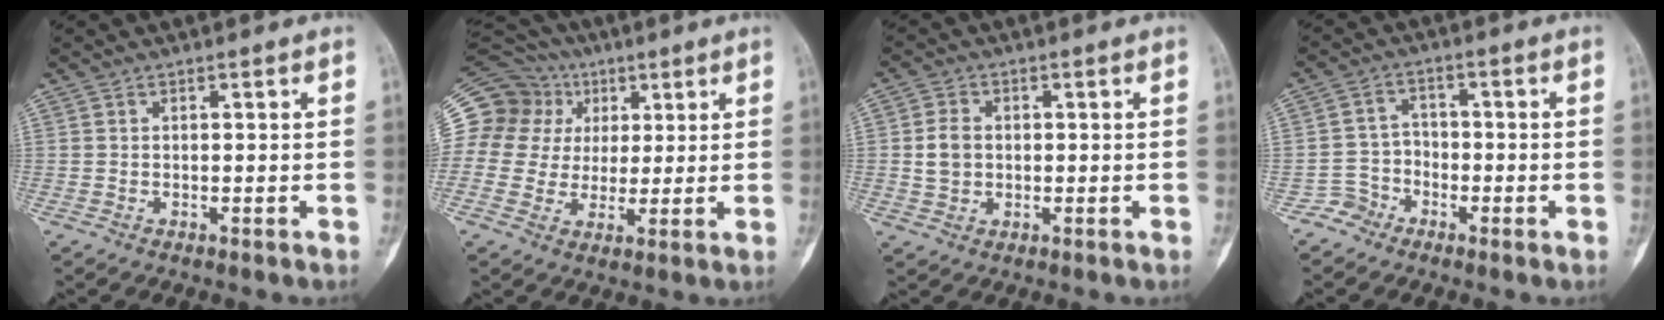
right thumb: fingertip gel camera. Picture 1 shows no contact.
{"total": 20.7, "force": [6.7, 18.3, 7.0], "torque": [-0.151, 0.058, 0.132]}
{"total": 4.6, "force": [0.2, 3.8, 2.7], "torque": [-0.045, 0.004, 0.003]}
{"total": 4.4, "force": [-2.8, 3.4, -0.4], "torque": [0.035, 0.024, -0.060]}